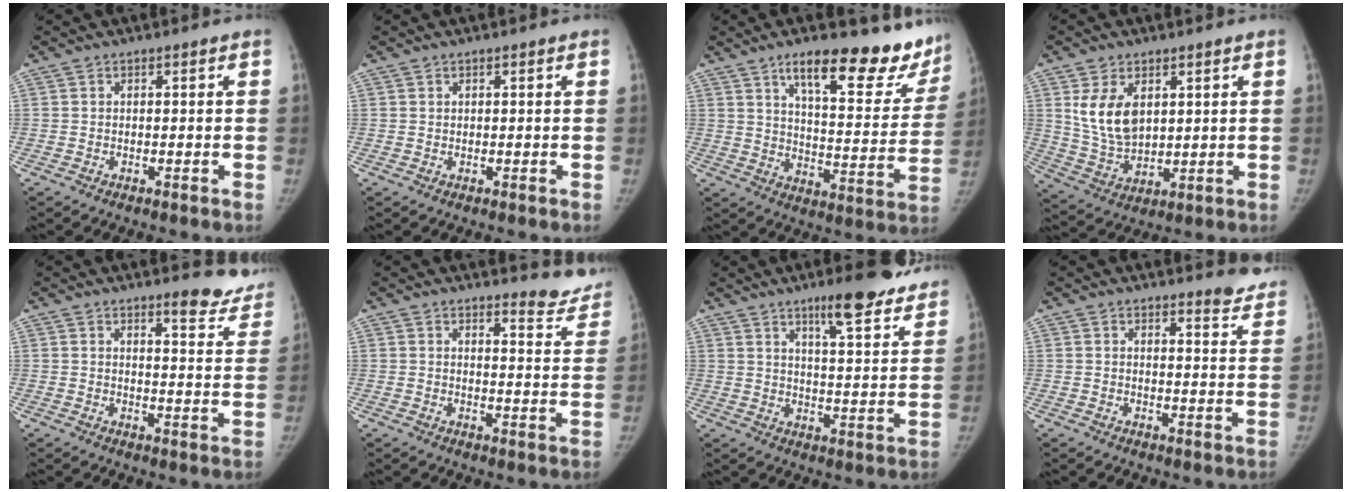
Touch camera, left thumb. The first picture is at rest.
{"total": 0.5, "force": [0.4, 0.2, 0.2], "torque": [-0.003, -0.003, 0.007]}
{"total": 21.4, "force": [15.7, 6.9, 12.7], "torque": [-0.121, -0.088, 0.217]}
{"total": 10.3, "force": [3.5, 6.4, 7.3], "torque": [-0.118, -0.019, 0.082]}
{"total": 9.4, "force": [8.2, 2.4, 3.9], "torque": [-0.015, -0.061, 0.084]}
{"total": 7.8, "force": [7.6, 1.5, 1.1], "torque": [0.010, -0.078, 0.078]}
{"total": 15.3, "force": [11.5, 3.0, 9.7], "torque": [-0.100, -0.061, 0.159]}
{"total": 6.9, "force": [6.7, 1.1, 1.3], "torque": [0.007, -0.054, 0.062]}